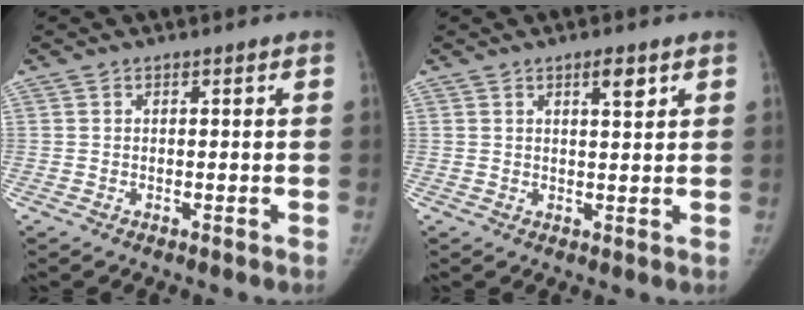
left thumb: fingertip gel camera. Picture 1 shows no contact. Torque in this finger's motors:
{"motor_torque": [0.22, -0.35, 0.48, -0.36, 0.14]}